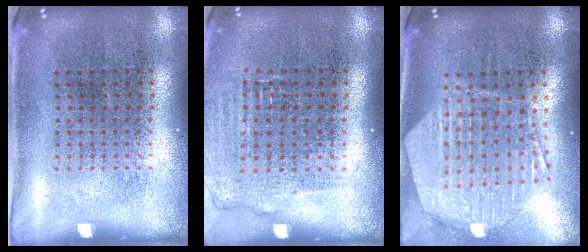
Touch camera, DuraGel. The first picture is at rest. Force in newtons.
{"total": 1.1, "press": 1.1, "slide": 0.4}
{"total": 1.8, "press": 1.7, "slide": 0.7}